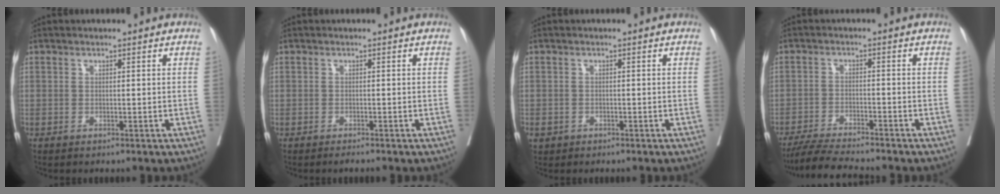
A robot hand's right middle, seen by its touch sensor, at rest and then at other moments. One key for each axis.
{"total": 0.9, "fx": -0.8, "fy": 0.0, "fz": 0.3, "tx": -0.004, "ty": -0.003, "tz": -0.010}
{"total": 1.3, "fx": -0.6, "fy": 1.1, "fz": 0.3, "tx": -0.004, "ty": 0.003, "tz": -0.007}
{"total": 8.3, "fx": -7.5, "fy": 0.1, "fz": 3.5, "tx": -0.055, "ty": -0.021, "tz": -0.127}